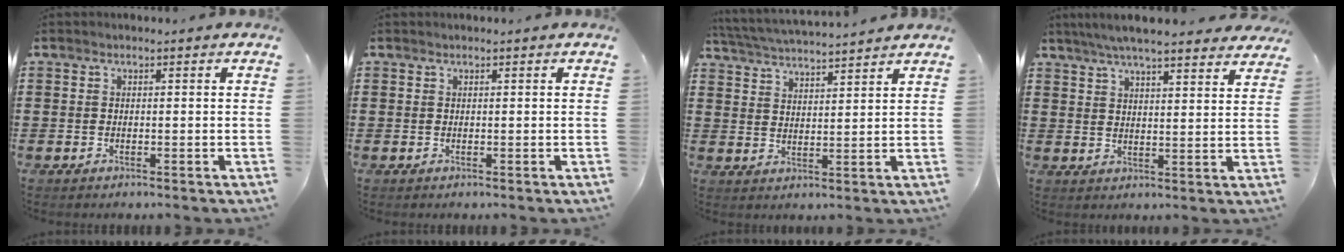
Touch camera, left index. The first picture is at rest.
{"total": 0.0}
{"total": 4.2, "force": [4.2, -0.4, 0.6], "torque": [-0.030, -0.027, 0.070]}
{"total": 5.8, "force": [5.3, 0.4, 2.2], "torque": [-0.060, -0.018, 0.097]}